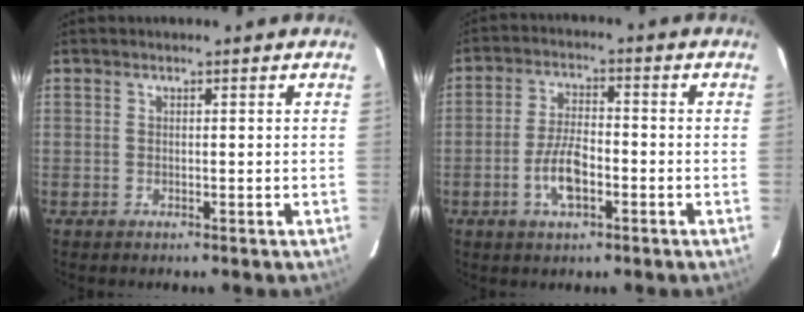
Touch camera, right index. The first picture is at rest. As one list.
[{"total": 7.1, "force": [-2.8, 2.9, 5.9], "torque": [-0.121, 0.002, -0.051]}]